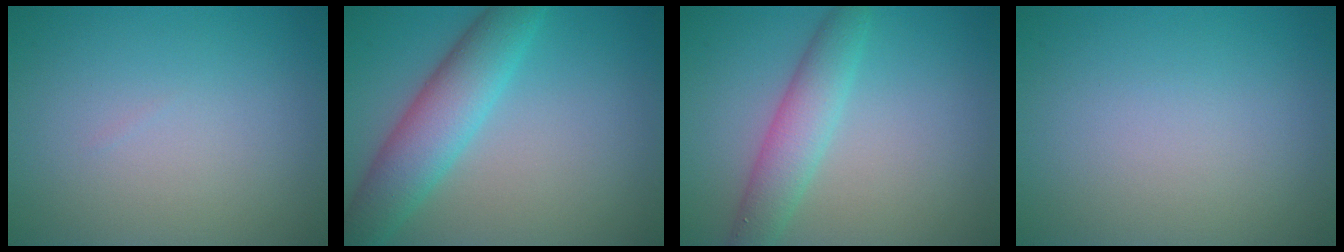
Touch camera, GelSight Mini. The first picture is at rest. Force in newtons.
{"total": 5.9, "press": 5.9, "slide": 0.1}
{"total": 3.8, "press": 3.8, "slide": 0.1}
{"total": 0.0}